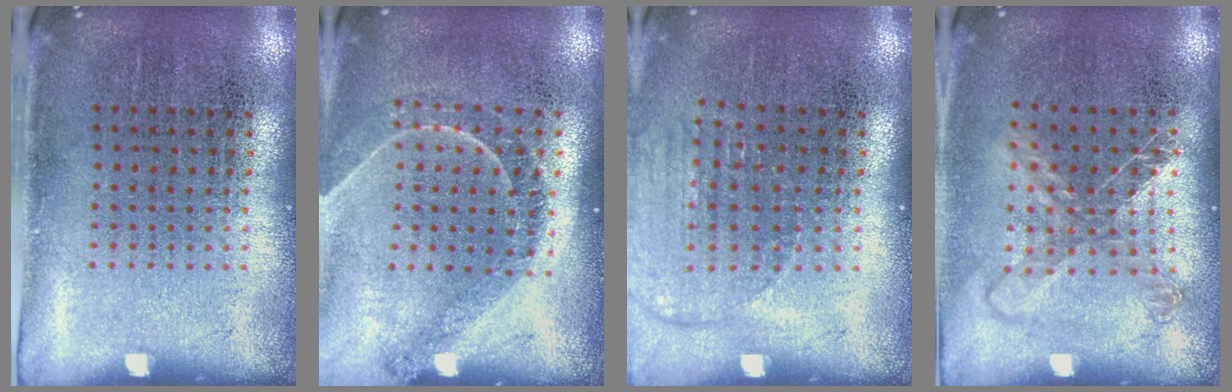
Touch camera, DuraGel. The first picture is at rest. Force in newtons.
{"total": 1.2, "press": 1.2, "slide": 0.2}
{"total": 1.1, "press": 1.1, "slide": 0.4}
{"total": 1.3, "press": 1.1, "slide": 0.7}